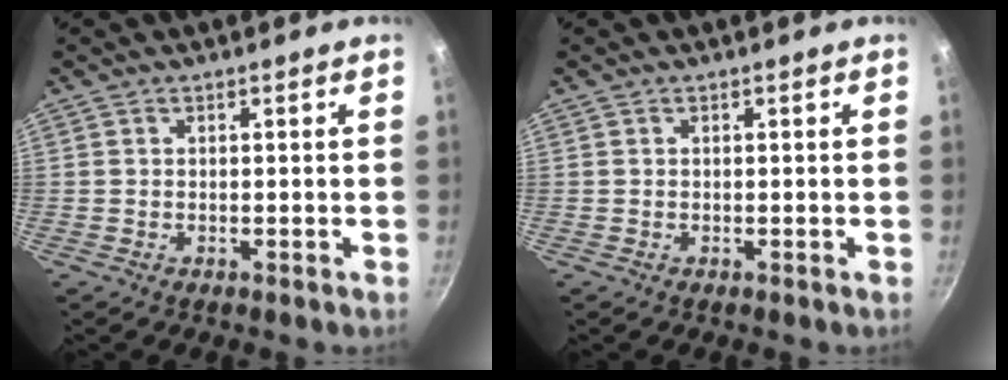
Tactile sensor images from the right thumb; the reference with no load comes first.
{"total": 0.0}